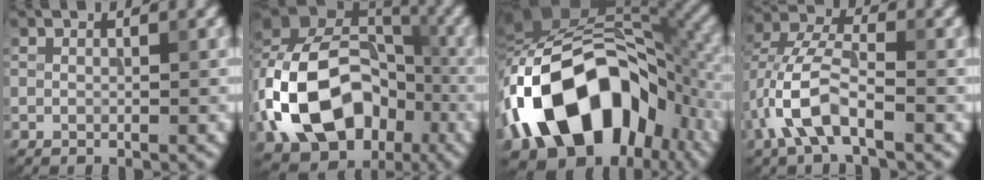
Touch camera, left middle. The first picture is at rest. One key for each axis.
{"total": 15.1, "fx": -4.6, "fy": 10.8, "fz": 9.5, "tx": -0.186, "ty": 0.011, "tz": -0.086}
{"total": 17.3, "fx": -6.4, "fy": 10.9, "fz": 11.8, "tx": -0.203, "ty": 0.024, "tz": -0.114}
{"total": 5.7, "fx": -2.4, "fy": 2.6, "fz": 4.4, "tx": -0.096, "ty": 0.011, "tz": -0.042}